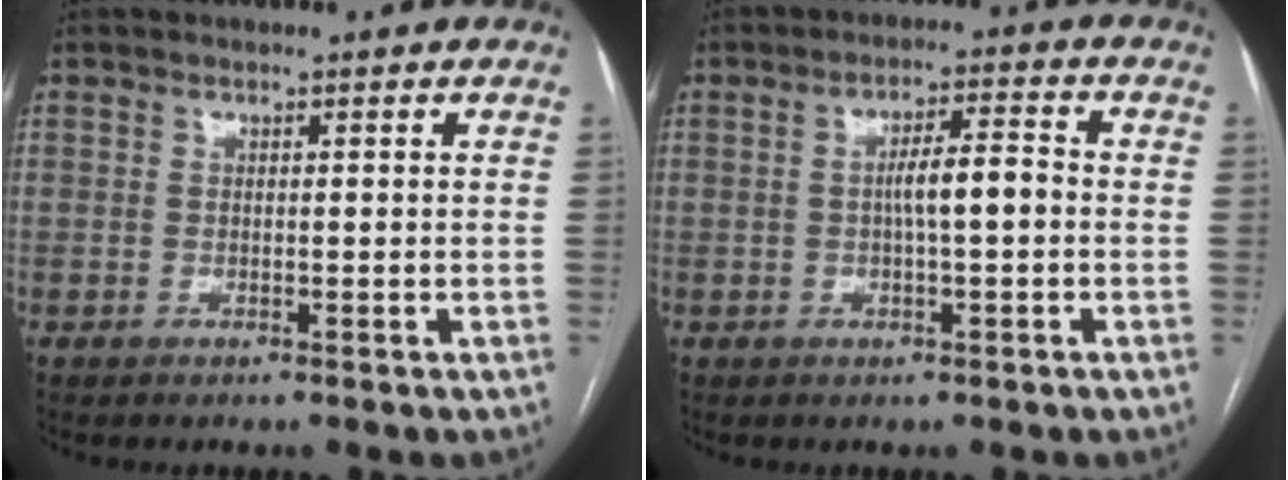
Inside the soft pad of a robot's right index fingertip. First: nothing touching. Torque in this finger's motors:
{"motor_torque": [0.92, -0.04, 0.57, 0.12]}